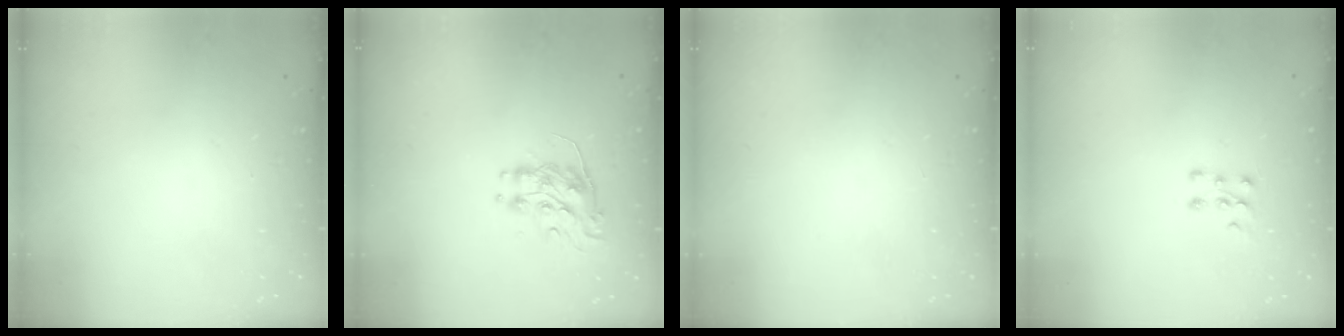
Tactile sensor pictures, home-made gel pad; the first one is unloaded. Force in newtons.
{"total": 8.8, "press": 8.7, "slide": 0.4}
{"total": 0.0}
{"total": 6.6, "press": 6.6, "slide": 0.8}